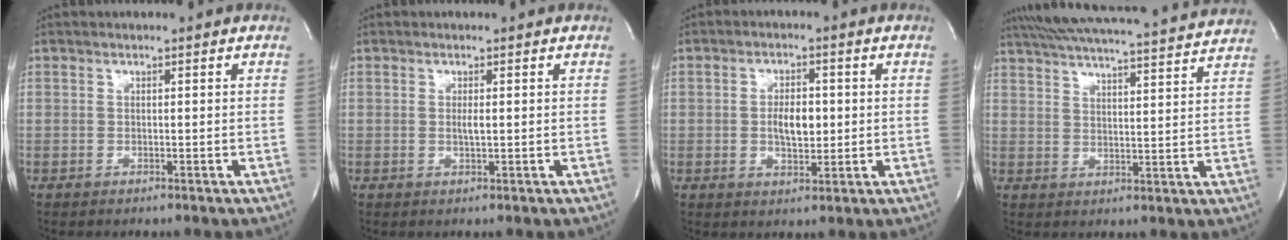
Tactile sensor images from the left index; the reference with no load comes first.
{"total": 1.1, "force": [0.0, 0.1, 1.1], "torque": [-0.025, -0.004, 0.000]}
{"total": 4.9, "force": [-0.1, 2.3, 4.3], "torque": [-0.075, -0.002, 0.001]}
{"total": 22.3, "force": [20.7, 0.6, 8.3], "torque": [-0.145, -0.003, 0.274]}